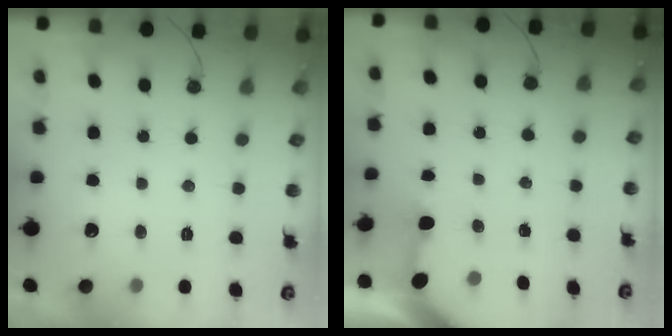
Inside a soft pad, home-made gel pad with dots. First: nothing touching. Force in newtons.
{"total": 3.2, "press": 3.2, "slide": 0.3}